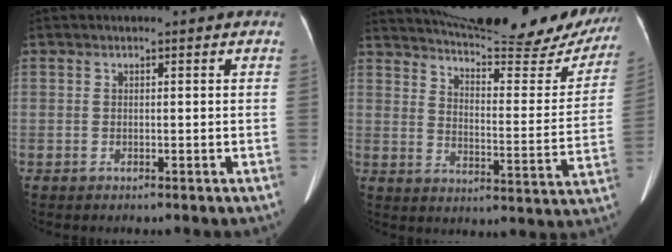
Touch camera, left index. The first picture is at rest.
{"total": 26.0, "force": [23.5, 3.5, 10.5], "torque": [-0.158, -0.062, 0.298]}